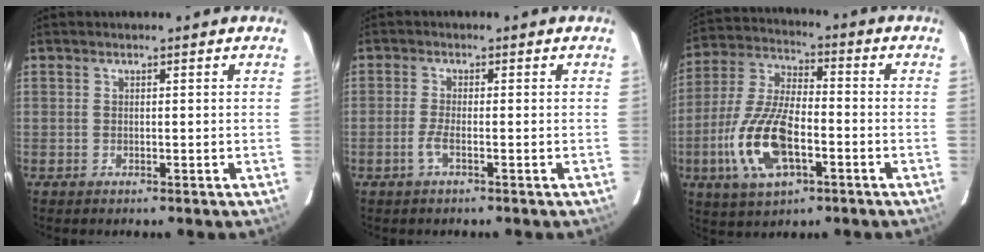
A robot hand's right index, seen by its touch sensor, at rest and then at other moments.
{"total": 2.4, "force": [-1.2, 0.2, 2.0], "torque": [-0.047, 0.000, -0.027]}
{"total": 15.6, "force": [-5.2, 6.7, 13.1], "torque": [-0.286, -0.005, -0.096]}